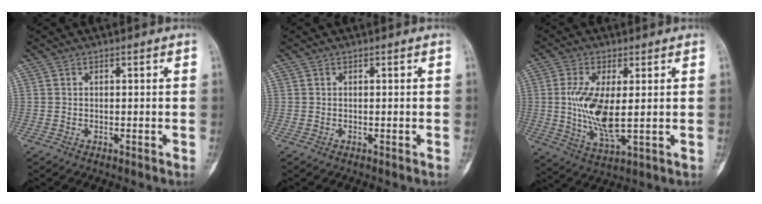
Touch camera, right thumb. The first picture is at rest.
{"total": 0.0}
{"total": 10.8, "force": [0.5, 4.1, 10.0], "torque": [-0.209, -0.019, 0.017]}